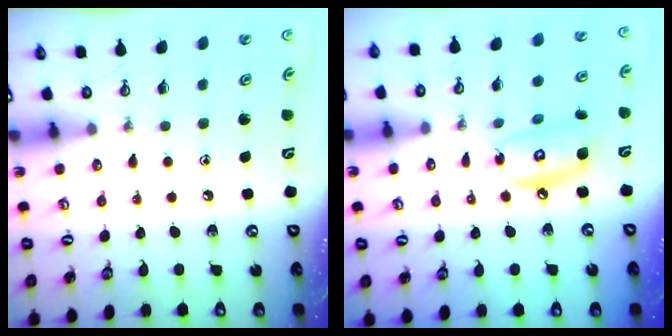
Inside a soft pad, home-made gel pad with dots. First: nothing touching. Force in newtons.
{"total": 11.5, "press": 11.4, "slide": 1.0}